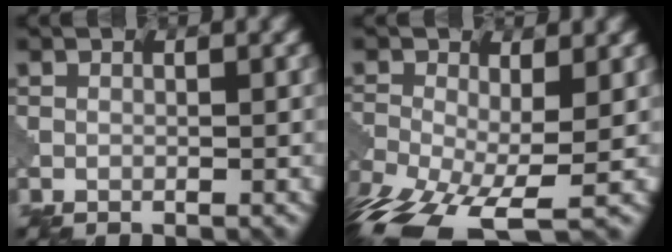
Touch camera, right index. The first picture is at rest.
{"total": 11.6, "force": [-5.7, 5.3, 8.7], "torque": [-0.196, -0.023, -0.085]}